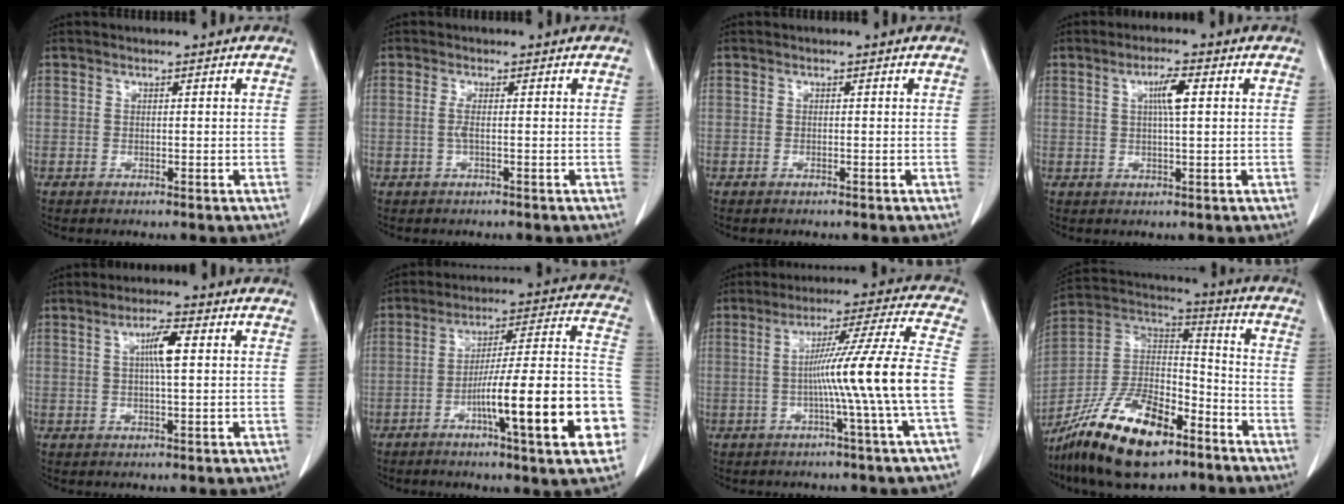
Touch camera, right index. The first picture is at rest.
{"total": 1.4, "force": [-0.2, 0.0, 1.4], "torque": [-0.034, -0.001, -0.006]}
{"total": 0.0}
{"total": 4.1, "force": [1.1, 0.3, 3.9], "torque": [-0.070, 0.003, 0.018]}
{"total": 4.5, "force": [1.0, 0.4, 4.4], "torque": [-0.080, 0.004, 0.016]}
{"total": 21.1, "force": [-7.5, 1.1, 19.7], "torque": [-0.237, 0.013, -0.111]}
{"total": 13.4, "force": [-2.7, -3.0, 12.8], "torque": [-0.201, 0.005, -0.044]}
{"total": 20.1, "force": [-13.2, 7.4, 13.2], "torque": [-0.275, 0.004, -0.241]}